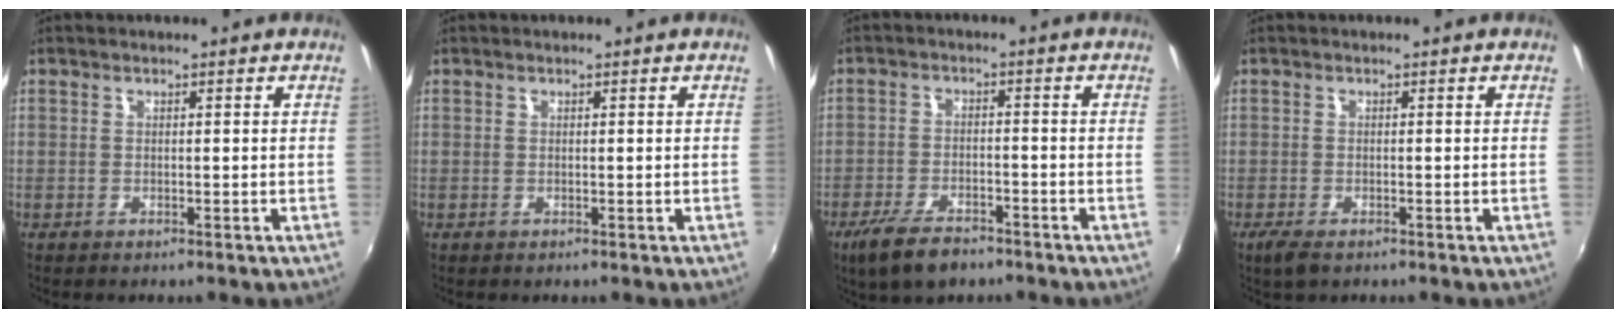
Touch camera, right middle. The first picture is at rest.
{"total": 0.0}
{"total": 8.5, "force": [-6.3, 3.2, 4.8], "torque": [-0.124, -0.019, -0.112]}
{"total": 2.8, "force": [-1.9, 1.0, 1.8], "torque": [-0.040, -0.010, -0.034]}